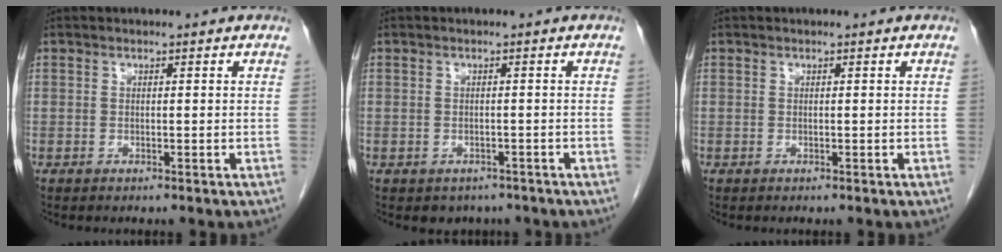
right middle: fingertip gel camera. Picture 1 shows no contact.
{"total": 3.1, "force": [-2.4, 2.0, 0.5], "torque": [-0.004, 0.005, -0.029]}
{"total": 0.0}